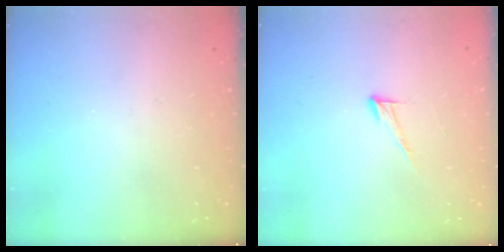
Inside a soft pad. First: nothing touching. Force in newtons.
{"total": 6.5, "press": 6.5, "slide": 0.4}